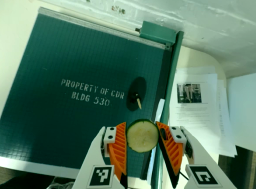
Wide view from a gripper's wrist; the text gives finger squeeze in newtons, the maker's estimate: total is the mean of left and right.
{"total": 9.3, "left": 9.3, "right": 9.3}